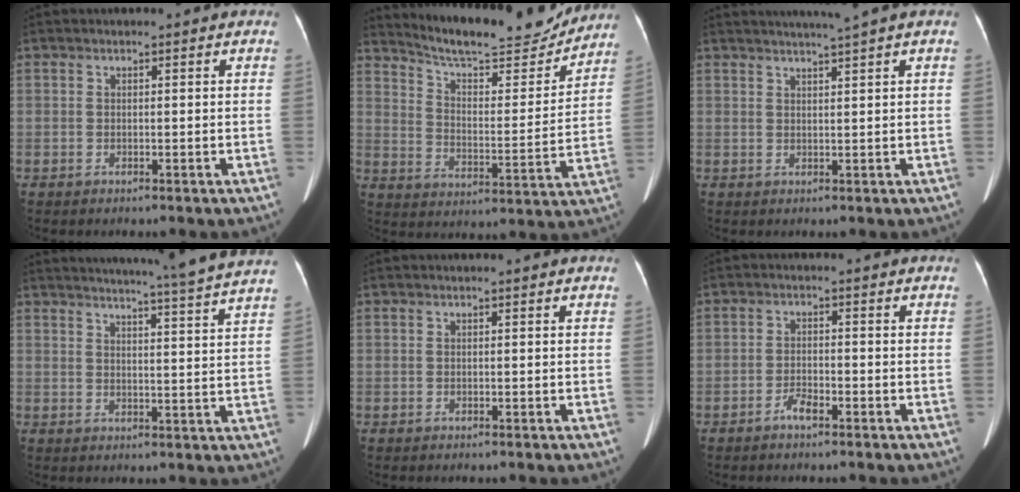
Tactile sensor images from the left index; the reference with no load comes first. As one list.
[{"total": 16.9, "force": [15.9, 2.5, 5.1], "torque": [-0.083, -0.018, 0.232]}, {"total": 4.1, "force": [3.4, -1.2, 2.0], "torque": [-0.028, 0.005, 0.055]}, {"total": 17.8, "force": [16.3, -2.0, 6.9], "torque": [-0.114, -0.049, 0.194]}, {"total": 0.0}, {"total": 2.3, "force": [-1.7, 0.6, 1.5], "torque": [-0.030, 0.000, -0.032]}]